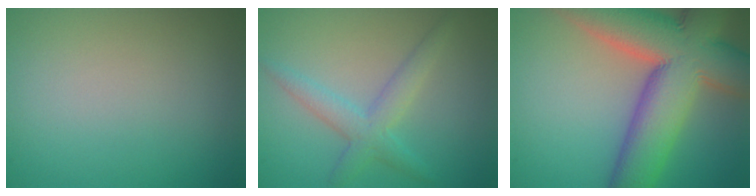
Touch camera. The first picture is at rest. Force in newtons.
{"total": 3.0, "press": 3.0, "slide": 0.1}
{"total": 14.1, "press": 14.1, "slide": 0.9}